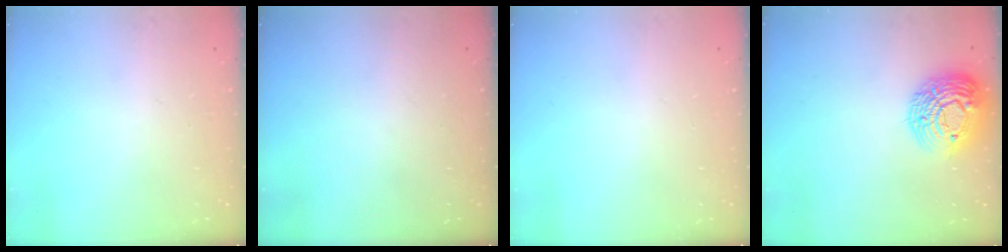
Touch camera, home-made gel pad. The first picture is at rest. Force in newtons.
{"total": 0.0}
{"total": 0.0}
{"total": 16.1, "press": 16.0, "slide": 1.1}